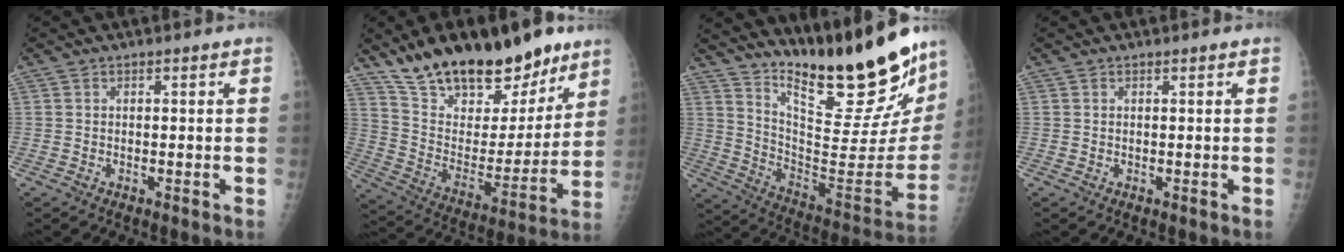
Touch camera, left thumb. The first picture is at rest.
{"total": 26.6, "force": [19.2, 11.6, 14.2], "torque": [-0.194, -0.077, 0.318]}
{"total": 27.2, "force": [21.8, 5.2, 15.4], "torque": [-0.204, -0.156, 0.331]}
{"total": 0.0}